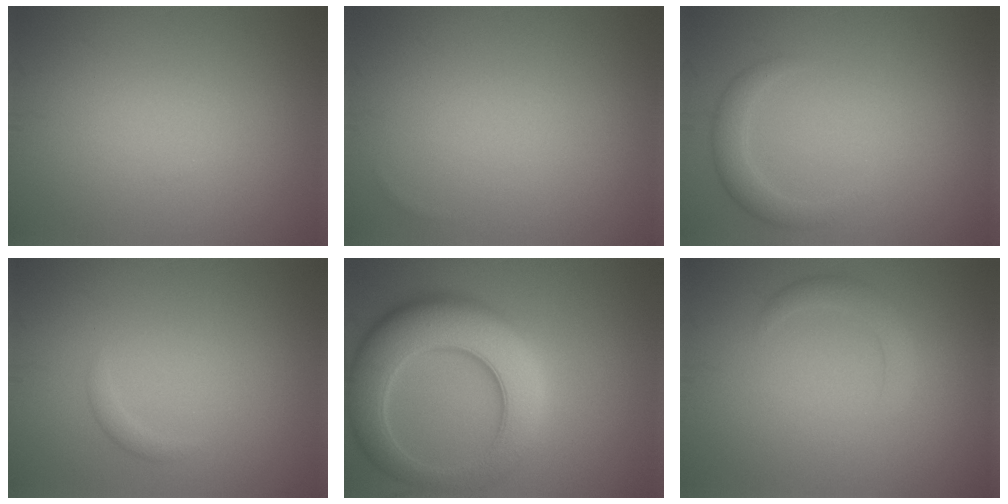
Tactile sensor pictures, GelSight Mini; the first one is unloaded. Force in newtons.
{"total": 0.0}
{"total": 2.0, "press": 2.0, "slide": 0.2}
{"total": 0.8, "press": 0.8, "slide": 0.1}
{"total": 9.9, "press": 9.8, "slide": 0.5}
{"total": 1.8, "press": 1.8, "slide": 0.2}